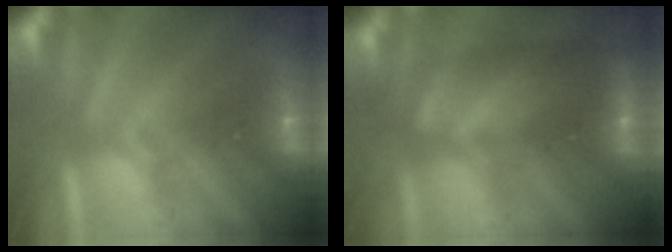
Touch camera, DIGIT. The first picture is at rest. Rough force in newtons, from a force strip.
{"total": 7.5}